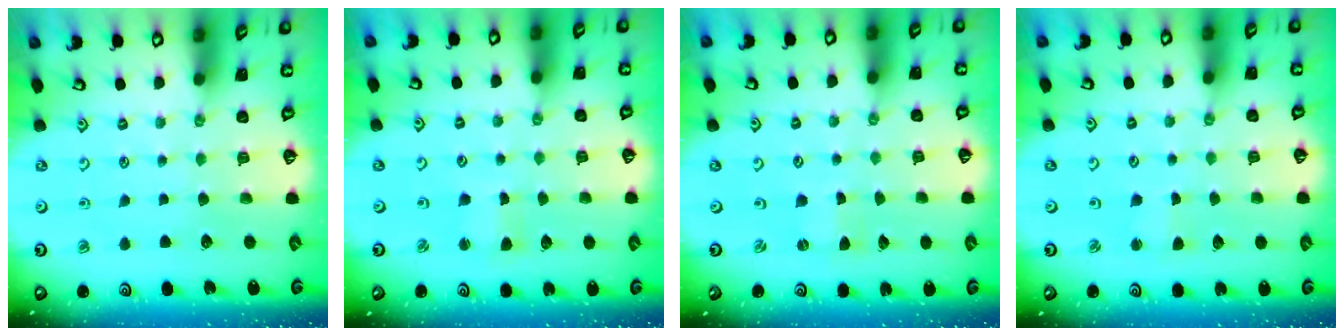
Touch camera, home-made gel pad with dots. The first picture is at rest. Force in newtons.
{"total": 1.9, "press": 1.9, "slide": 0.2}
{"total": 0.0}
{"total": 1.8, "press": 1.7, "slide": 0.3}